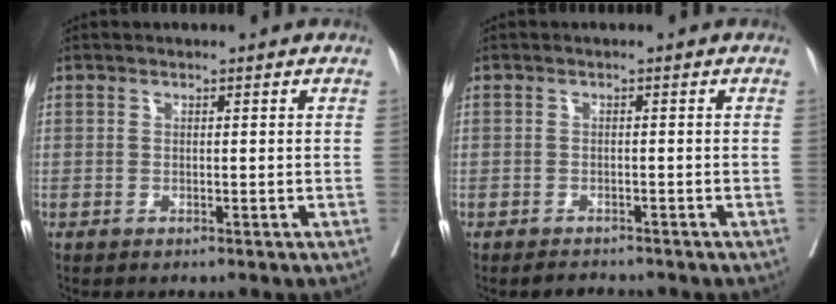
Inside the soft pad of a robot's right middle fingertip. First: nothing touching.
{"total": 1.8, "force": [-1.7, 0.6, 0.2], "torque": [-0.005, -0.004, -0.024]}